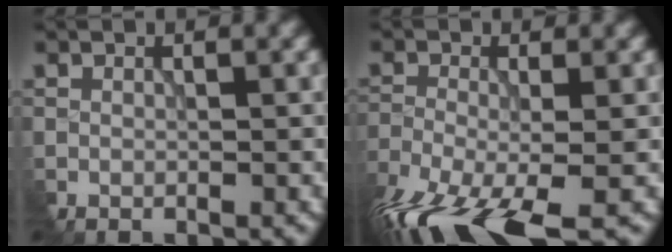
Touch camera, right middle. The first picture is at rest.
{"total": 10.6, "force": [-6.7, 3.7, 7.4], "torque": [-0.162, -0.034, -0.115]}